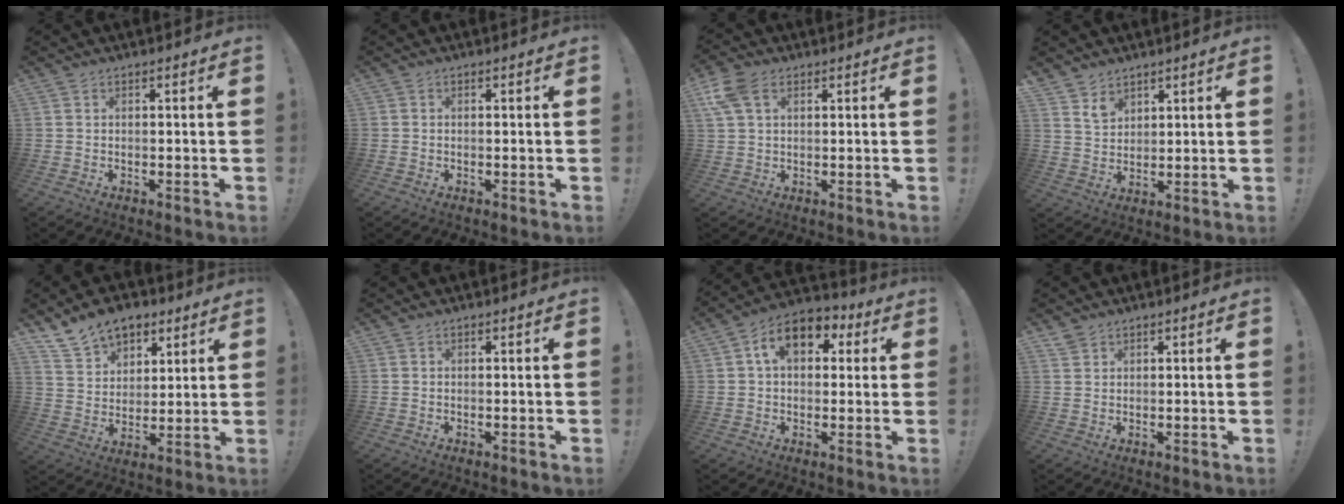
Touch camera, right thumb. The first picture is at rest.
{"total": 0.0}
{"total": 7.6, "force": [3.4, 4.5, 5.1], "torque": [-0.114, 0.001, 0.068]}
{"total": 5.5, "force": [4.3, 3.3, 1.1], "torque": [-0.017, -0.033, 0.082]}
{"total": 13.0, "force": [8.8, 8.6, 4.3], "torque": [-0.064, -0.056, 0.168]}
{"total": 0.0}
{"total": 11.3, "force": [3.8, 7.4, 7.7], "torque": [-0.117, 0.002, 0.069]}
{"total": 1.9, "force": [1.6, 0.9, 0.4], "torque": [-0.001, -0.009, 0.031]}